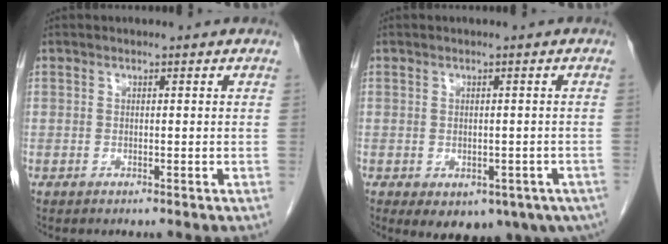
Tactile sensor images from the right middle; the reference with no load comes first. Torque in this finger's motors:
{"motor_torque": [1.31, -0.83, 0.16, 0.04]}